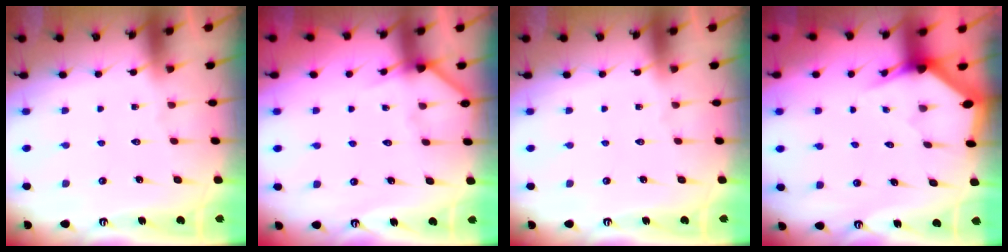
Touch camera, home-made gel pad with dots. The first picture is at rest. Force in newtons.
{"total": 4.5, "press": 4.5, "slide": 0.3}
{"total": 0.0}
{"total": 2.9, "press": 2.9, "slide": 0.1}